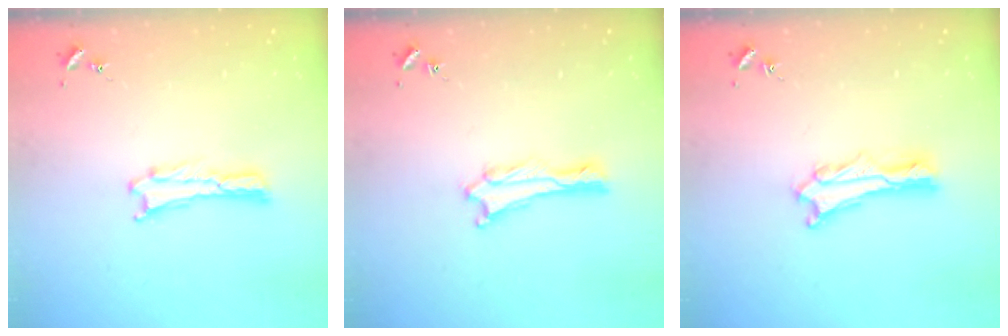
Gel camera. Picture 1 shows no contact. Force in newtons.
{"total": 0.0}
{"total": 2.0, "press": 2.0, "slide": 0.2}